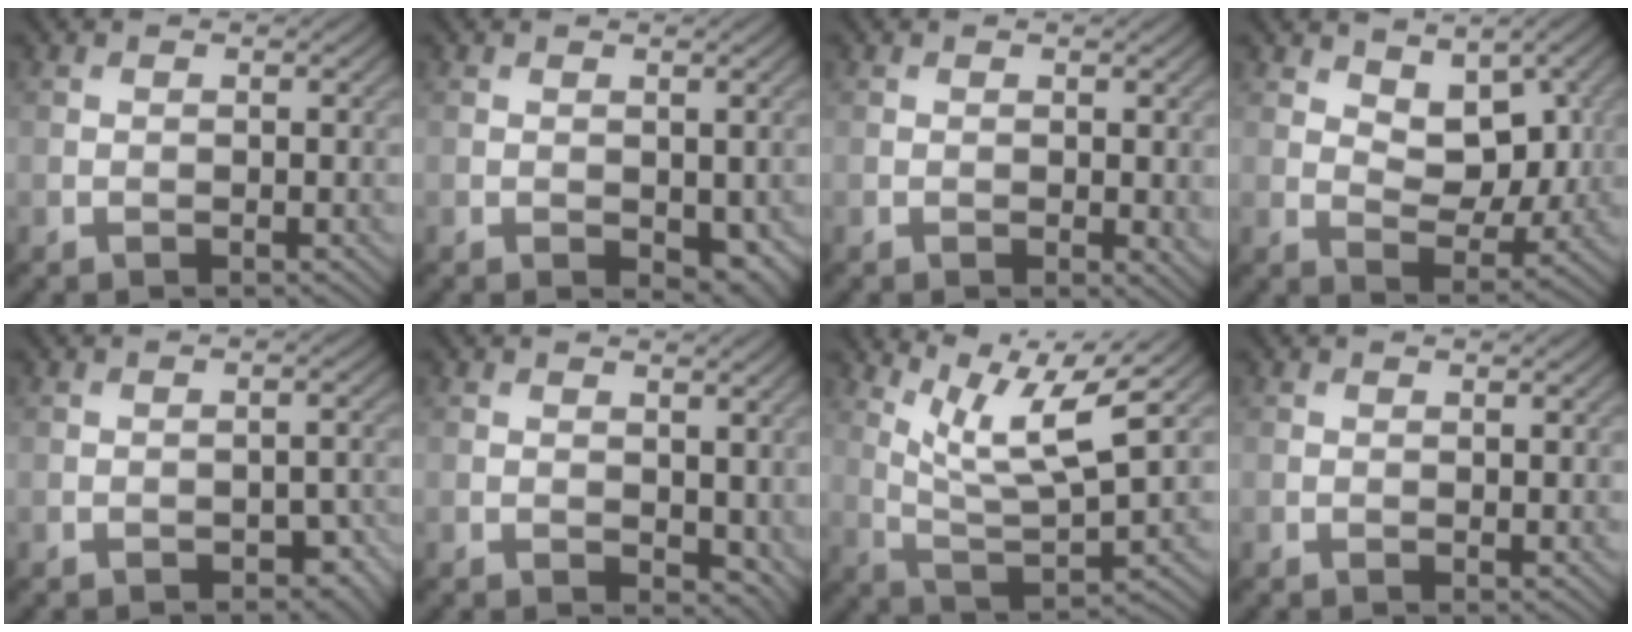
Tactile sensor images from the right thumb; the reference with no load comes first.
{"total": 3.0, "force": [-0.4, 1.8, 2.4], "torque": [-0.034, -0.013, 0.000]}
{"total": 1.4, "force": [0.1, 0.8, 1.2], "torque": [-0.013, -0.007, 0.004]}
{"total": 6.9, "force": [3.4, 4.0, 4.5], "torque": [-0.080, -0.010, 0.049]}
{"total": 3.1, "force": [-1.6, 1.7, 2.0], "torque": [-0.024, -0.004, -0.017]}
{"total": 3.7, "force": [1.2, 2.4, 2.6], "torque": [-0.039, -0.009, 0.029]}
{"total": 10.1, "force": [5.8, 2.2, 7.9], "torque": [-0.165, 0.000, 0.116]}
{"total": 0.6, "force": [0.4, 0.2, 0.4], "torque": [-0.005, -0.001, 0.007]}